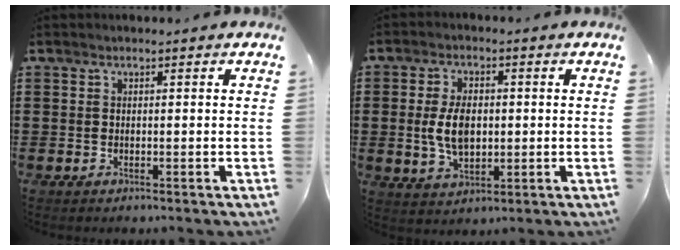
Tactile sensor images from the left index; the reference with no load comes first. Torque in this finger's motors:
{"motor_torque": [1.32, 0.12, 0.56, 0.09]}